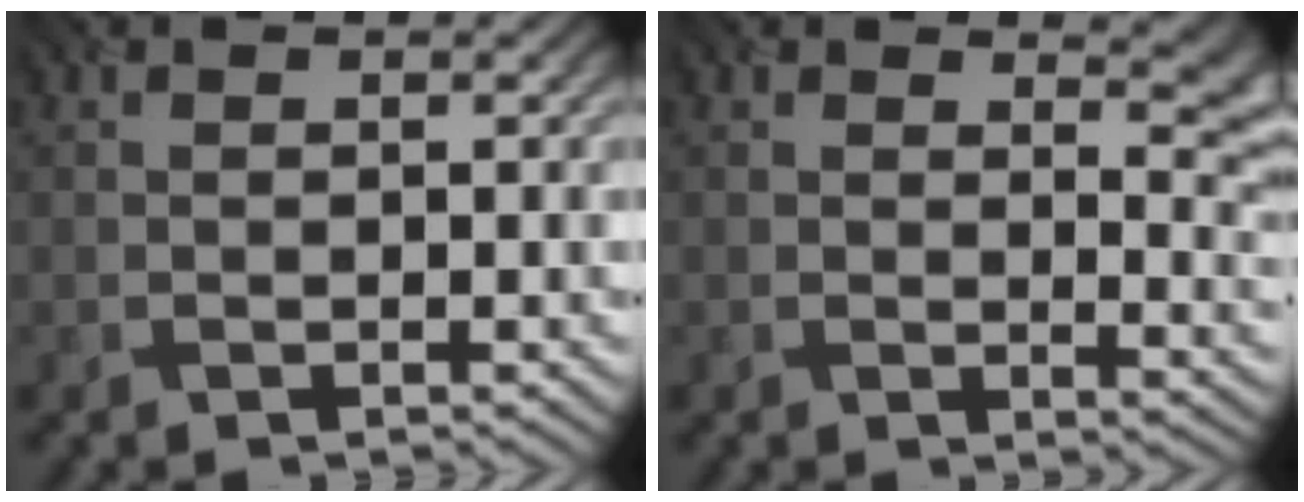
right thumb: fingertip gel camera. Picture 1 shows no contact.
{"total": 5.8, "force": [3.2, 2.7, 4.0], "torque": [-0.040, -0.011, 0.057]}